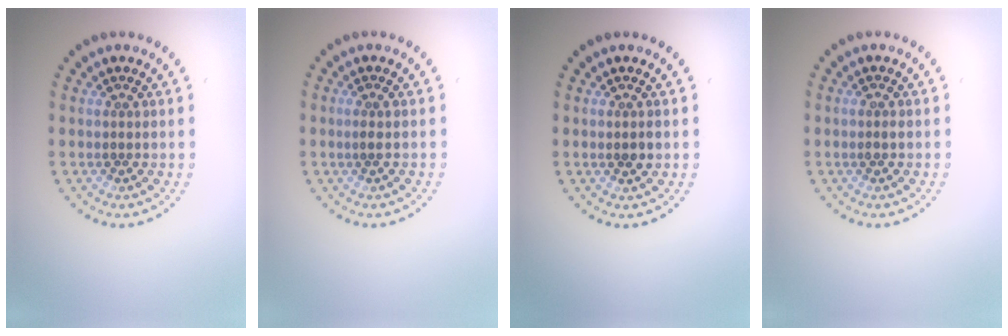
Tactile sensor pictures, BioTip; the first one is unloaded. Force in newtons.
{"total": 0.6, "press": 0.3, "slide": 0.5}
{"total": 1.2, "press": 1.1, "slide": 0.4}
{"total": 0.8, "press": 0.8, "slide": 0.2}